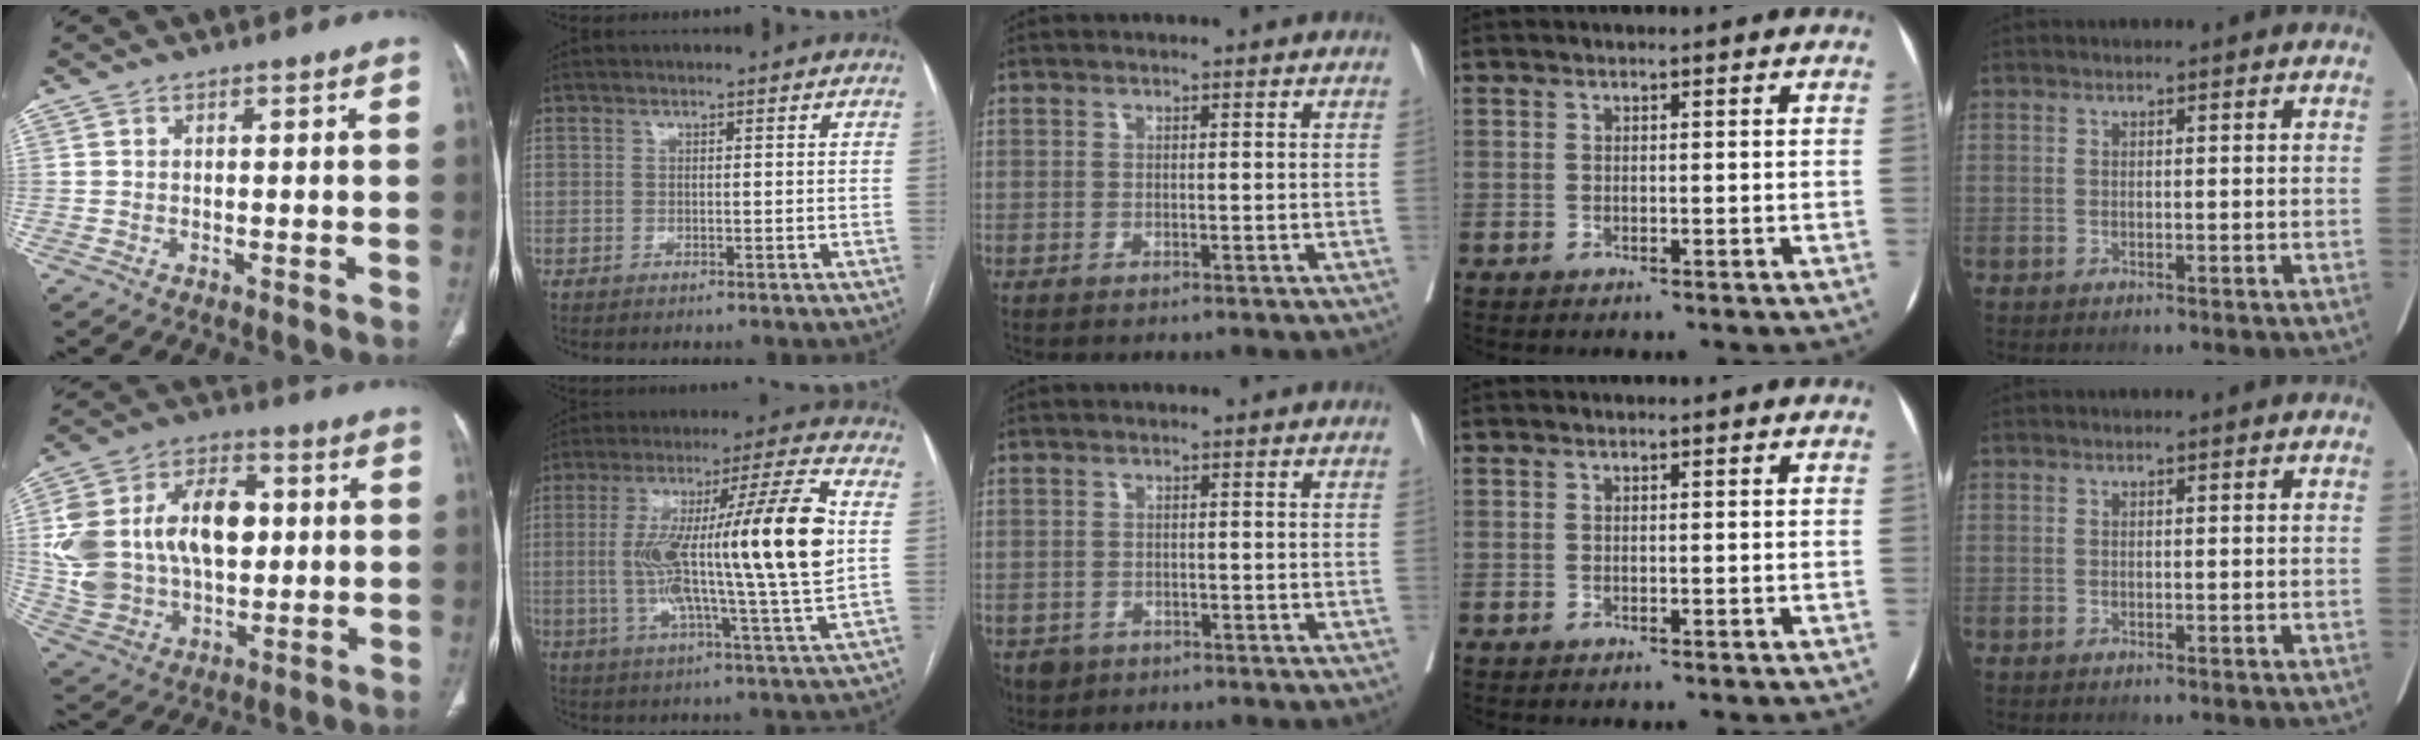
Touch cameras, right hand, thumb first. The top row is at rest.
{"thumb": {"total": 22.1, "force": [2.5, 14.6, 16.5], "torque": [-0.295, 0.016, 0.056]}, "index": {"total": 22.1, "force": [1.2, 0.3, 22.1], "torque": [-0.356, 0.016, 0.008]}, "middle": {"total": 3.4, "force": [-2.2, 2.5, 0.5], "torque": [-0.006, 0.003, -0.035]}}